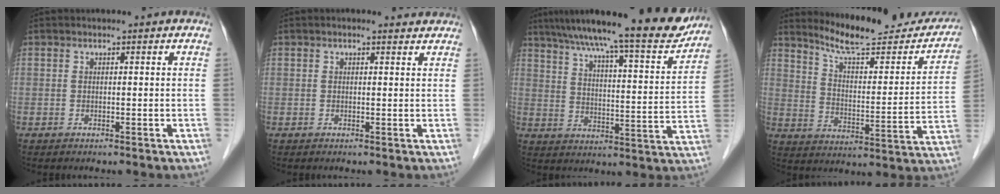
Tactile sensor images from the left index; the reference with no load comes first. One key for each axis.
{"total": 2.2, "fx": 2.0, "fy": 0.7, "fz": 0.5, "tx": -0.010, "ty": 0.005, "tz": 0.016}
{"total": 21.2, "fx": 18.2, "fy": 2.2, "fz": 10.7, "tx": -0.168, "ty": -0.014, "tz": 0.252}
{"total": 19.1, "fx": 17.5, "fy": 3.7, "fz": 6.9, "tx": -0.090, "ty": -0.038, "tz": 0.239}